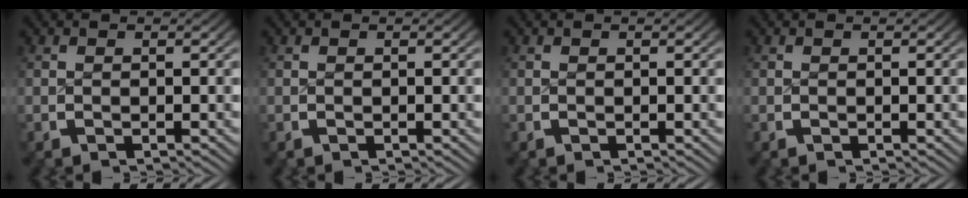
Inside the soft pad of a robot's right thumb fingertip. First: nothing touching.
{"total": 0.0}
{"total": 0.0}
{"total": 0.0}